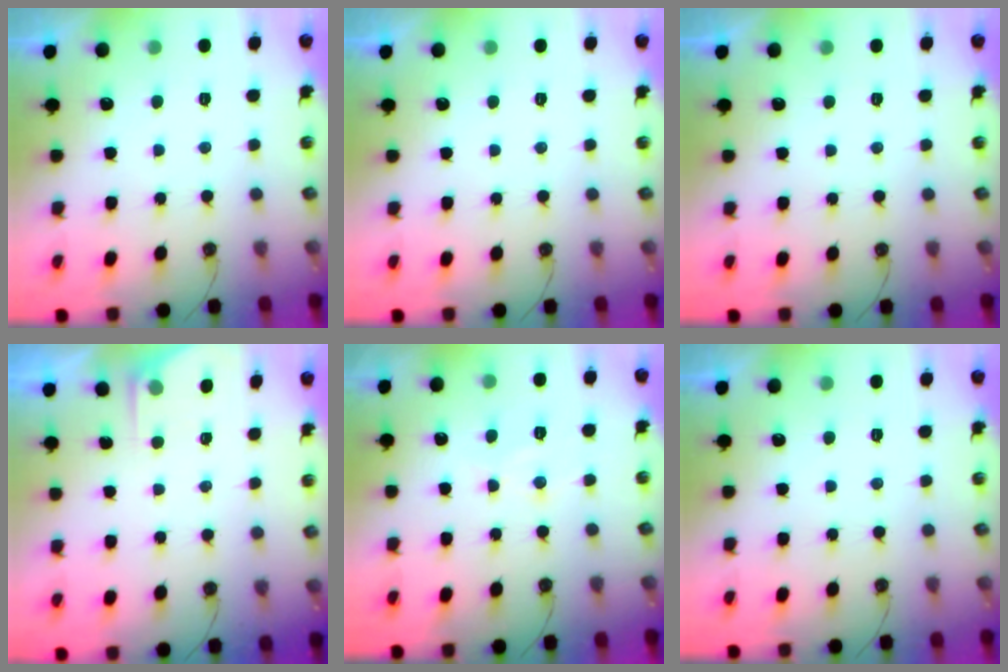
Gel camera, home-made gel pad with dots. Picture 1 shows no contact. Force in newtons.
{"total": 0.0}
{"total": 0.0}
{"total": 2.7, "press": 2.7, "slide": 0.3}
{"total": 7.4, "press": 7.4, "slide": 0.5}
{"total": 0.0}